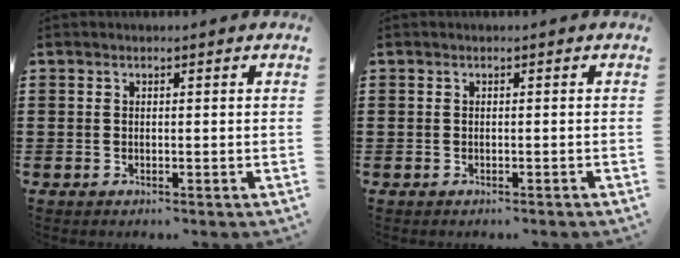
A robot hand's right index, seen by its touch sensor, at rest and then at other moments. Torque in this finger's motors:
{"motor_torque": [-0.28, 0.35, 0.04, -0.01]}